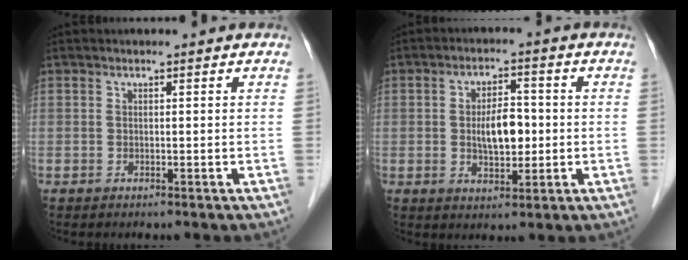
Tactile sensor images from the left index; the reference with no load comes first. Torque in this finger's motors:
{"motor_torque": [0.59, -0.10, 0.36, 0.05]}